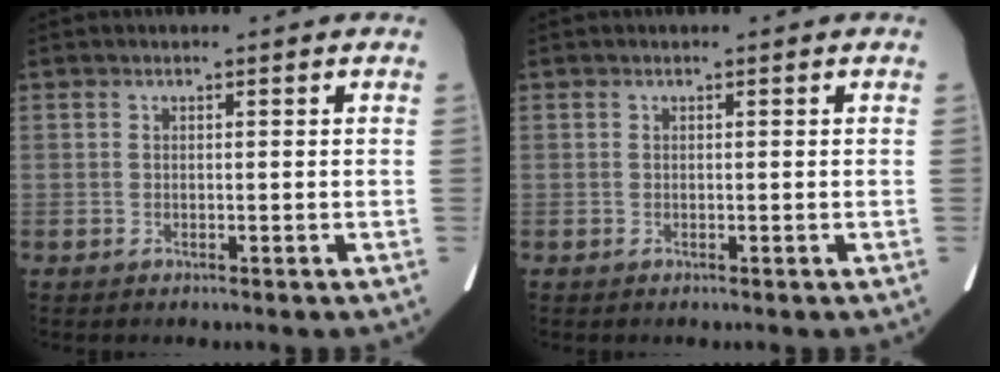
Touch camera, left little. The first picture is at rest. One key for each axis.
{"total": 0.0}